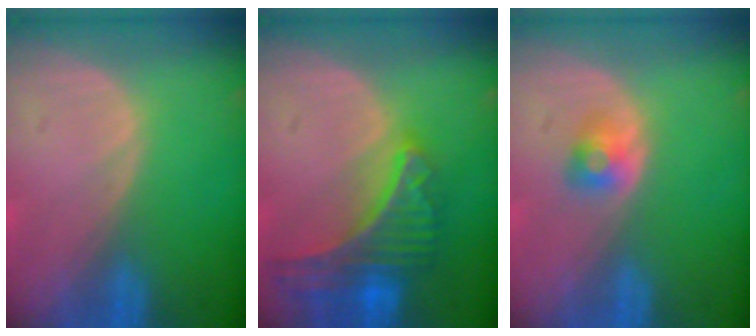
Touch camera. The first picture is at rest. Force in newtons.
{"total": 9.0, "press": 7.9, "slide": 4.3}
{"total": 2.6, "press": 2.4, "slide": 1.2}